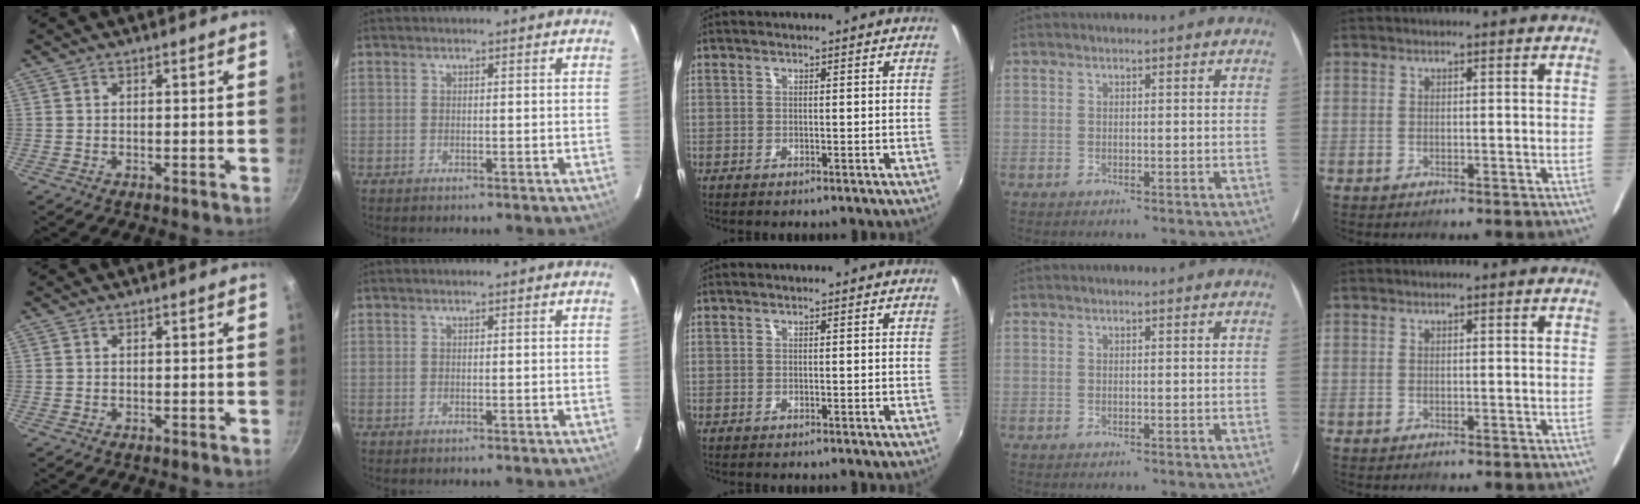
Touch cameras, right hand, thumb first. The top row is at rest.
{}